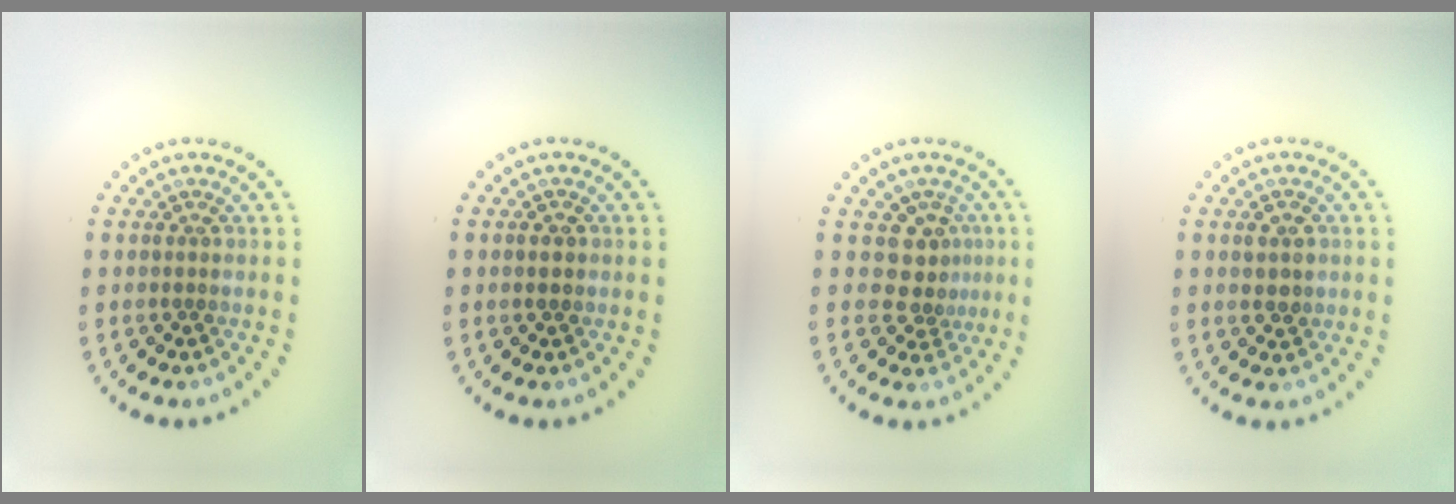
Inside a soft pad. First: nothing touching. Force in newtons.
{"total": 1.2, "press": 1.2, "slide": 0.2}
{"total": 2.6, "press": 1.9, "slide": 1.8}
{"total": 1.8, "press": 1.8, "slide": 0.2}